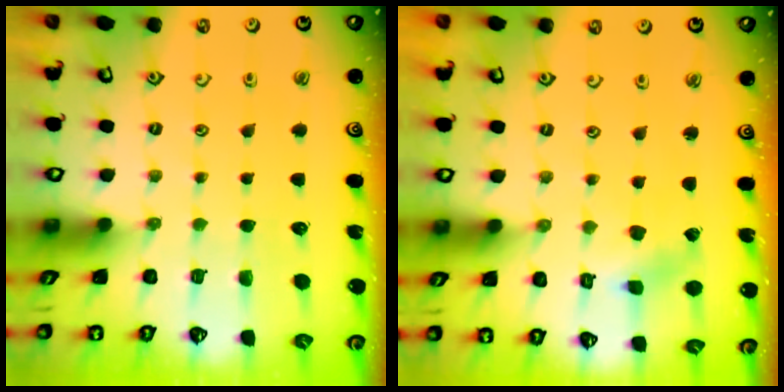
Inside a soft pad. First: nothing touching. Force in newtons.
{"total": 2.0, "press": 1.9, "slide": 0.4}